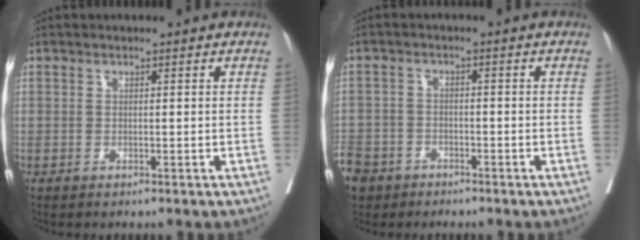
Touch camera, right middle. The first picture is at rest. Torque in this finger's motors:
{"motor_torque": [1.08, -1.06, 0.89, 0.09]}